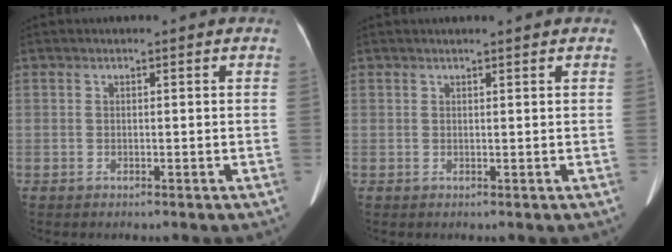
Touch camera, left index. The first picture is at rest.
{"total": 2.0, "force": [1.7, 0.1, 0.9], "torque": [-0.010, 0.014, 0.021]}